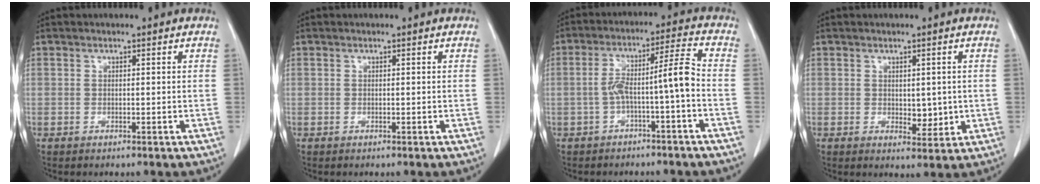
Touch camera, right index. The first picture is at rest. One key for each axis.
{"total": 0.0}
{"total": 7.3, "fx": -2.2, "fy": -0.2, "fz": 7.0, "tx": -0.123, "ty": 0.034, "tz": -0.031}
{"total": 3.2, "fx": 0.0, "fy": 1.9, "fz": 2.6, "tx": -0.029, "ty": -0.006, "tz": 0.009}